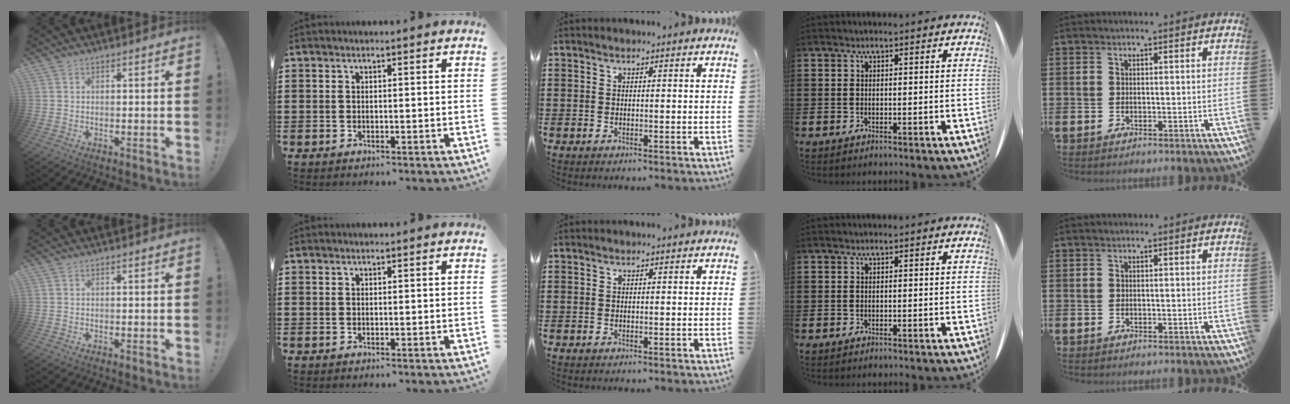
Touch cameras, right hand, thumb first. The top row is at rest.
{}